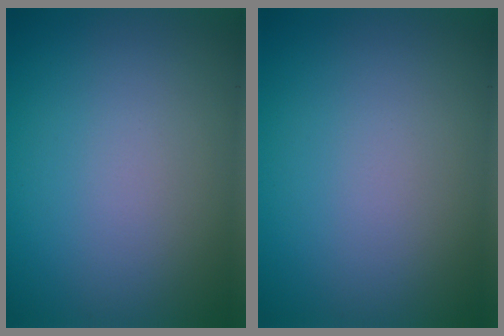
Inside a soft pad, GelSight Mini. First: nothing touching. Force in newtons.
{"total": 0.0}